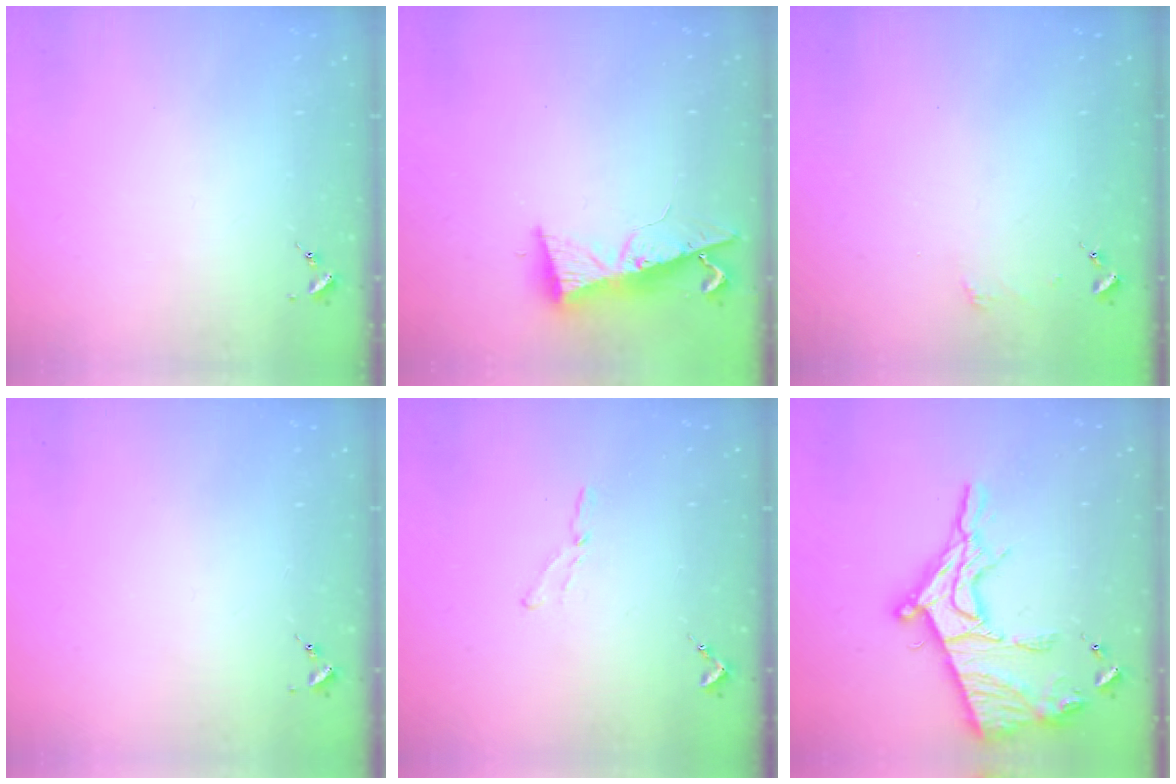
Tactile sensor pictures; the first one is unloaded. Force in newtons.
{"total": 8.9, "press": 8.9, "slide": 1.2}
{"total": 2.4, "press": 2.4, "slide": 0.2}
{"total": 0.0}
{"total": 3.4, "press": 3.4, "slide": 0.3}
{"total": 19.5, "press": 19.5, "slide": 1.5}